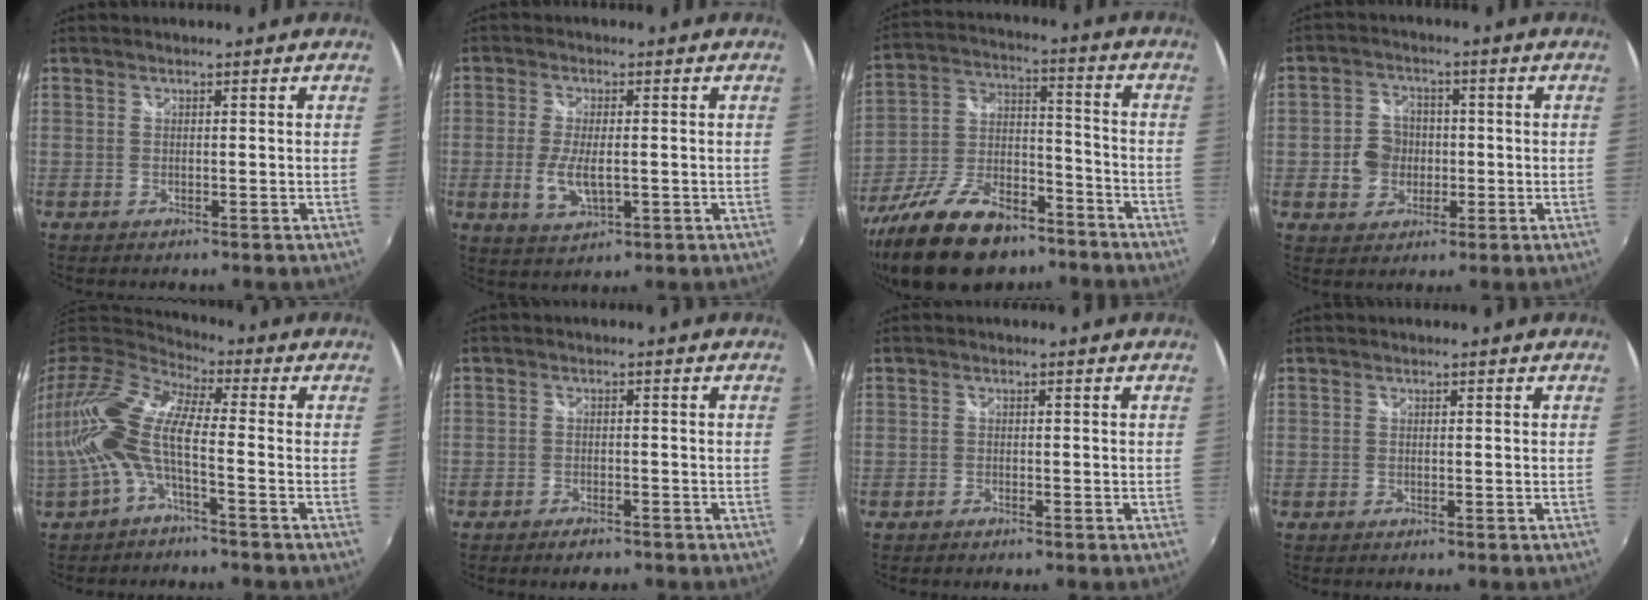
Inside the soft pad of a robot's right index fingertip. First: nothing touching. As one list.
[{"total": 6.2, "force": [-1.1, 2.4, 5.6], "torque": [-0.116, -0.011, -0.019]}, {"total": 22.0, "force": [-15.7, 9.8, 11.9], "torque": [-0.243, -0.008, -0.256]}, {"total": 6.3, "force": [-0.9, 5.8, 2.3], "torque": [-0.047, 0.010, -0.015]}, {"total": 15.0, "force": [-2.8, 5.3, 13.7], "torque": [-0.280, 0.000, -0.063]}, {"total": 3.0, "force": [-2.6, 1.0, 1.1], "torque": [-0.032, -0.006, -0.045]}, {"total": 0.8, "force": [-0.8, 0.2, 0.0], "torque": [-0.005, -0.002, -0.017]}, {"total": 0.0}]